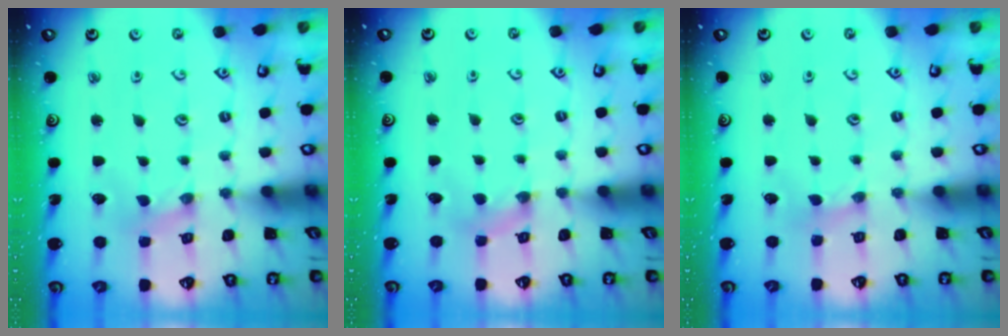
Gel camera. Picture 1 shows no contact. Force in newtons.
{"total": 2.8, "press": 2.8, "slide": 0.4}
{"total": 1.6, "press": 1.5, "slide": 0.3}